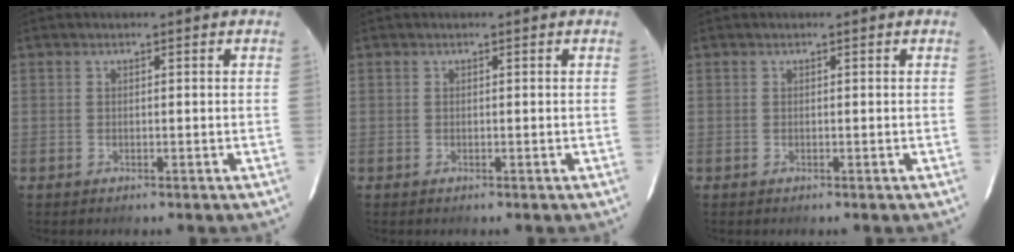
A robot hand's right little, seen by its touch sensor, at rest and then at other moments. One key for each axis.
{"total": 0.0}
{"total": 0.0}